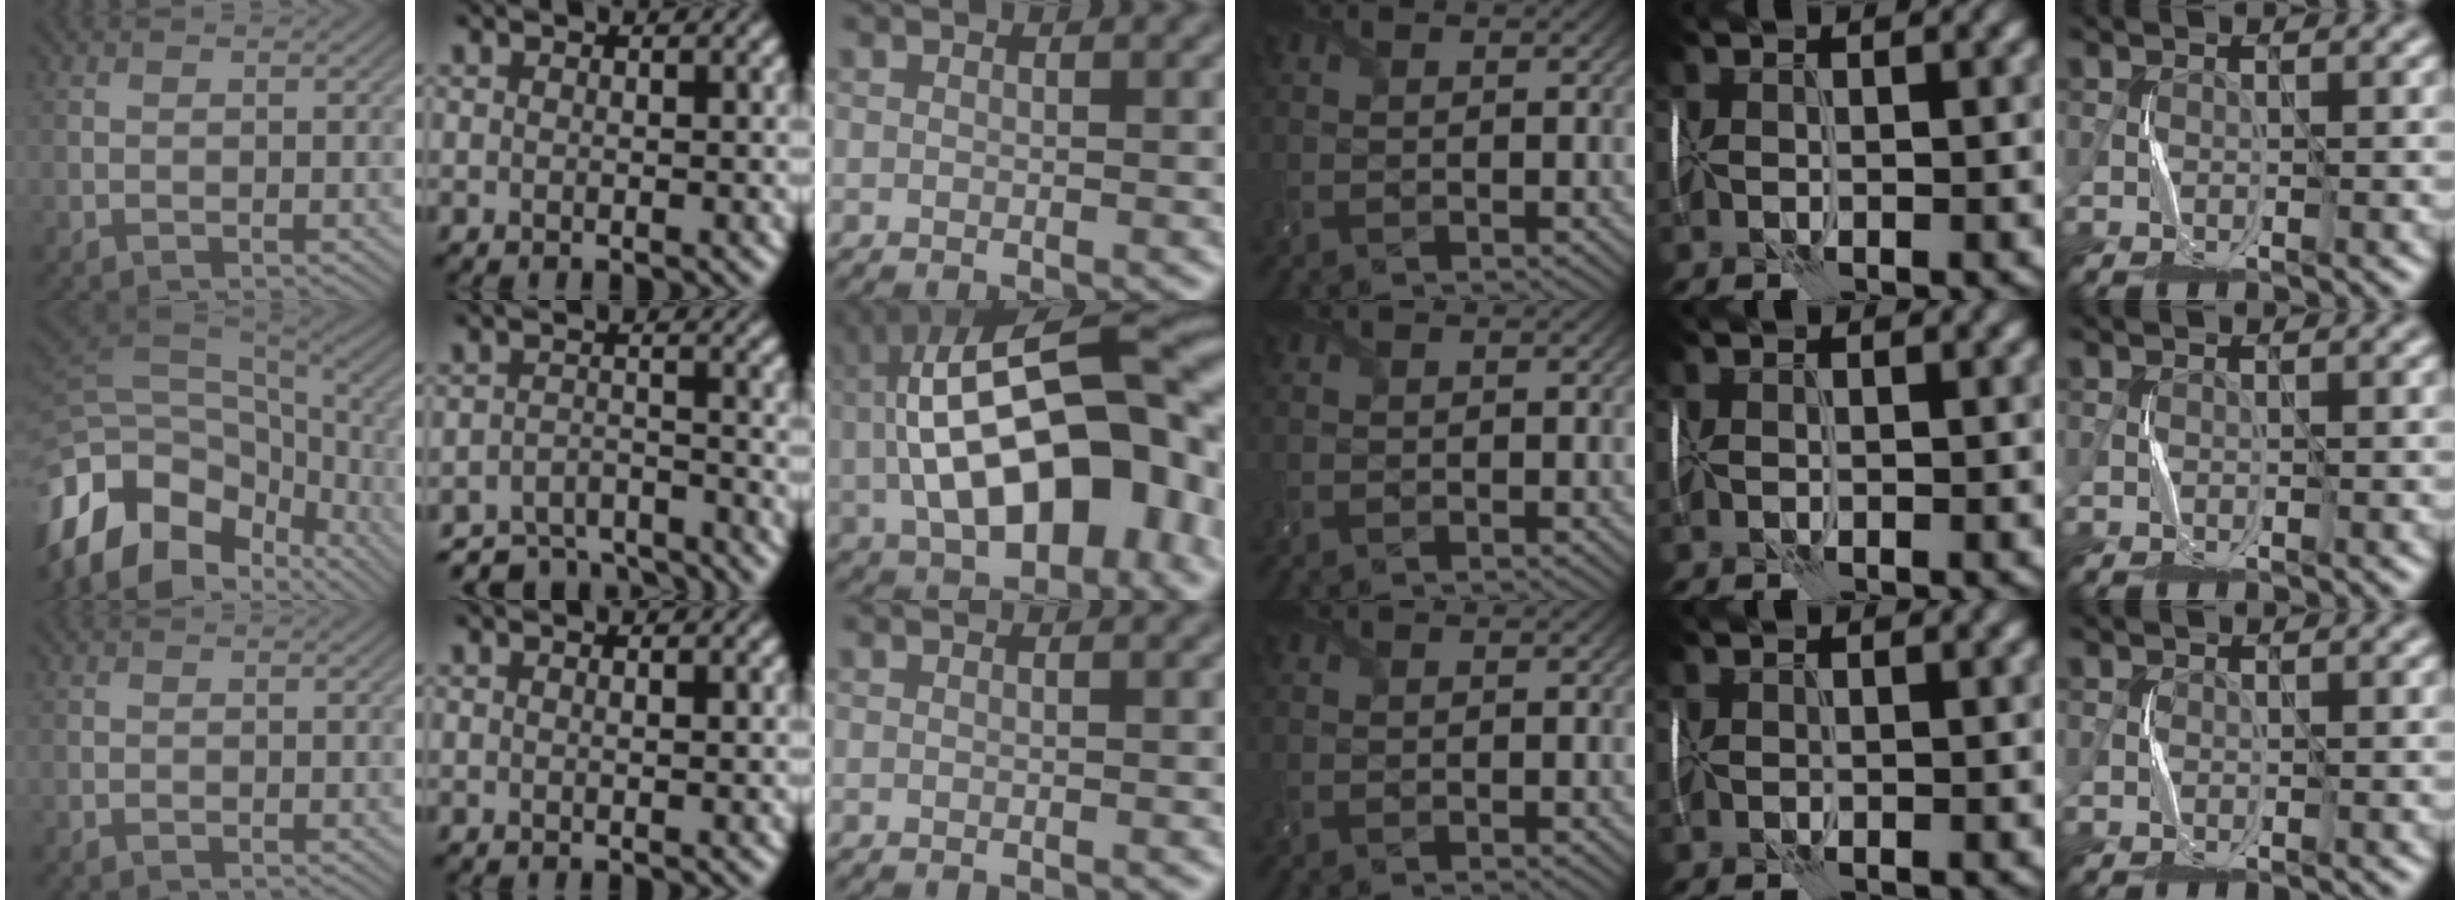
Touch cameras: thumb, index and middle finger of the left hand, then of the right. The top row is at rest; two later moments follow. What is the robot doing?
{"motion": "wrap", "object": "receipt paper"}